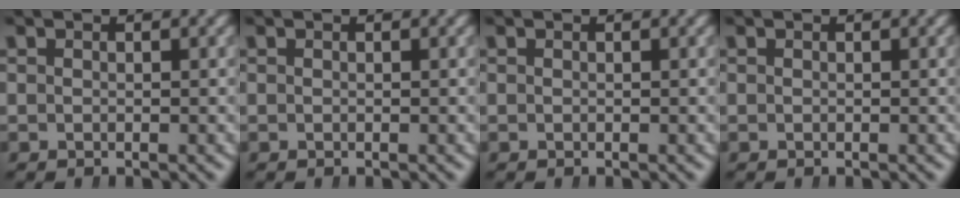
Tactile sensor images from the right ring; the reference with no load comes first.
{"total": 0.0}
{"total": 0.0}
{"total": 0.0}